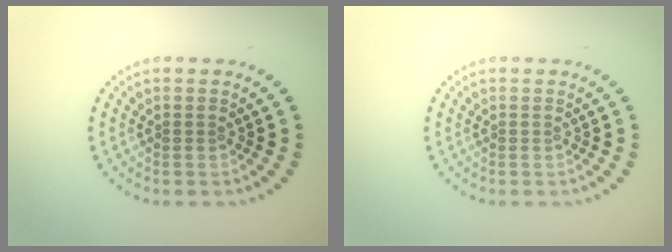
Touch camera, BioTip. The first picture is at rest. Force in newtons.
{"total": 0.0}